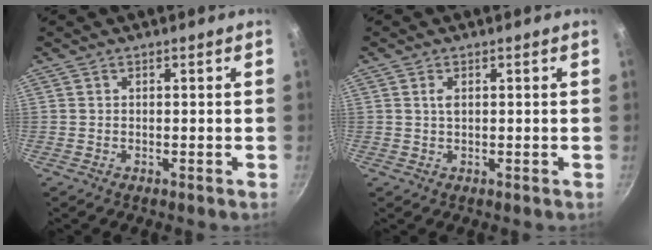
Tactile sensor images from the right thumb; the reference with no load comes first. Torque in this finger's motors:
{"motor_torque": [0.20, 0.11, 0.60, 0.20, 0.04]}